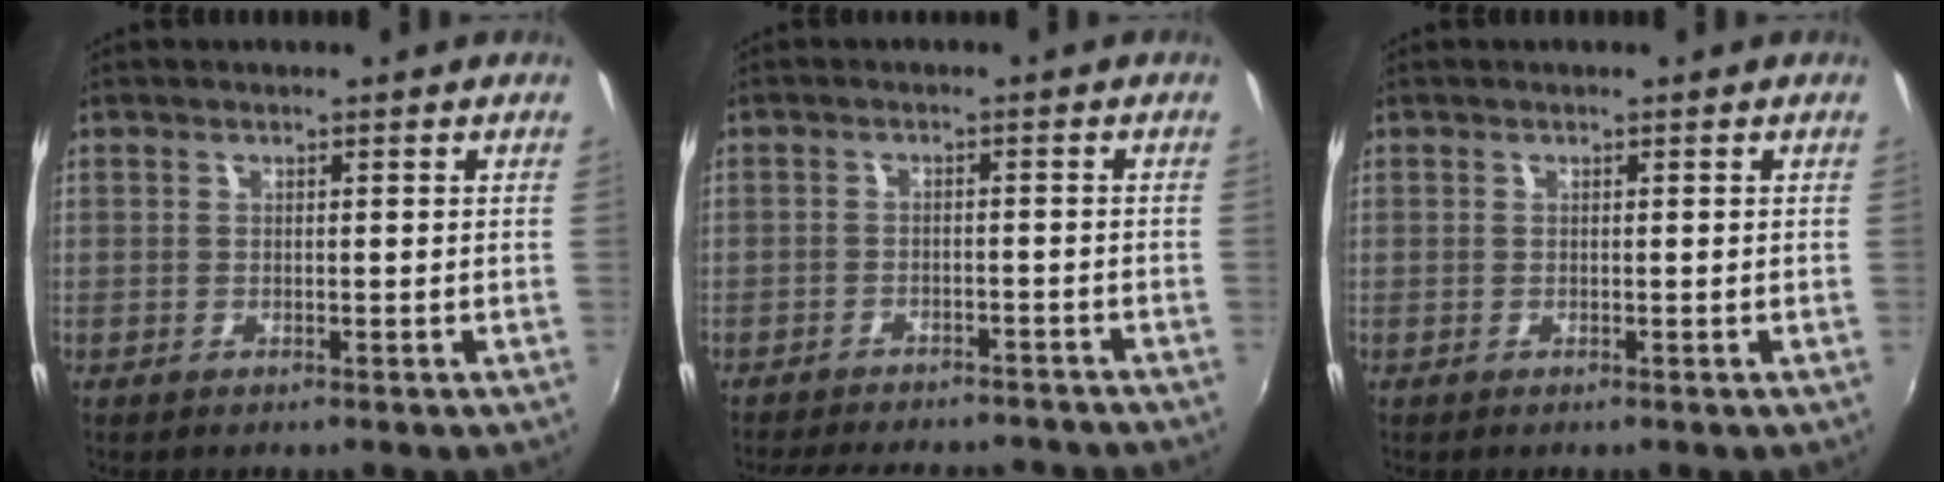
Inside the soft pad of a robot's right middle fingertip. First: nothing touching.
{"total": 13.8, "force": [-11.9, 4.8, 5.1], "torque": [-0.118, 0.003, -0.157]}
{"total": 0.0}